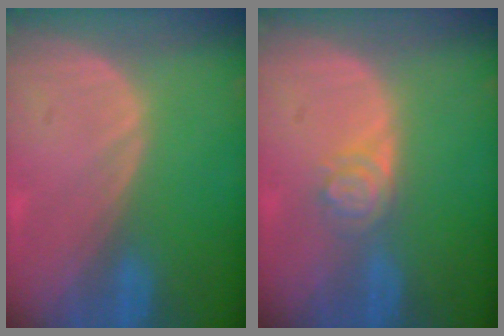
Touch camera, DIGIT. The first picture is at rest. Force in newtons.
{"total": 4.0, "press": 3.4, "slide": 2.2}